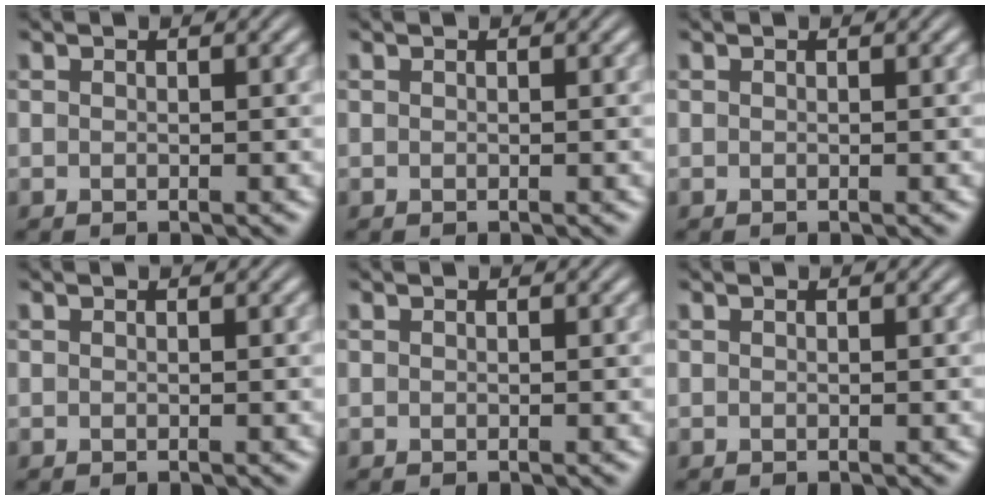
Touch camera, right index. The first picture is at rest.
{"total": 0.0}
{"total": 0.0}
{"total": 0.0}
{"total": 0.0}
{"total": 0.0}